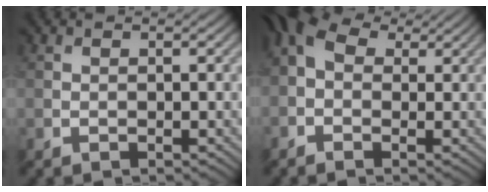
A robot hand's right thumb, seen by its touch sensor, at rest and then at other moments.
{"total": 6.3, "force": [1.4, 4.4, 4.3], "torque": [-0.115, 0.005, 0.018]}